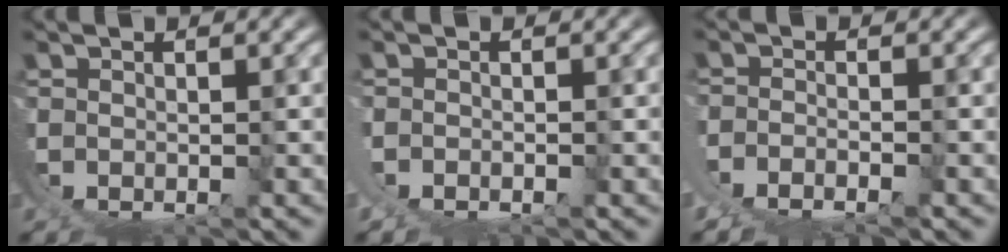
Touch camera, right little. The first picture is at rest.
{"total": 1.1, "force": [0.0, 1.0, 0.6], "torque": [-0.015, 0.001, -0.001]}
{"total": 3.3, "force": [-0.6, 2.5, 2.1], "torque": [-0.044, -0.010, -0.010]}